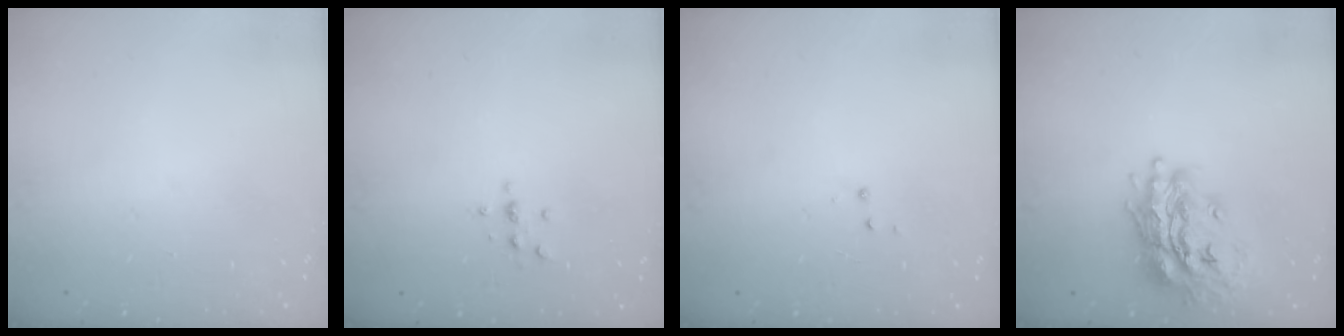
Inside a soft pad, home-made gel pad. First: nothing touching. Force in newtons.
{"total": 2.2, "press": 2.1, "slide": 0.2}
{"total": 2.9, "press": 2.8, "slide": 0.4}
{"total": 18.7, "press": 18.7, "slide": 1.8}